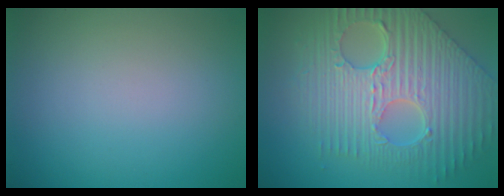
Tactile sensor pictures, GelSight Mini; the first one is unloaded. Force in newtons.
{"total": 9.9, "press": 7.0, "slide": 7.0}